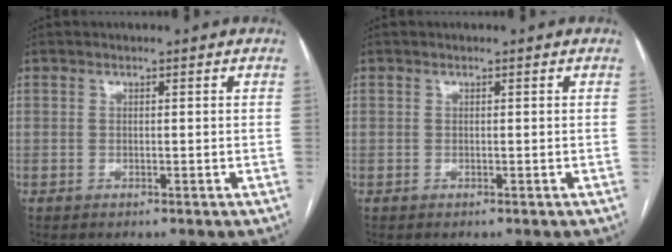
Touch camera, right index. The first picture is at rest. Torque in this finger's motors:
{"motor_torque": [0.00, 0.00, 0.00, 0.00]}